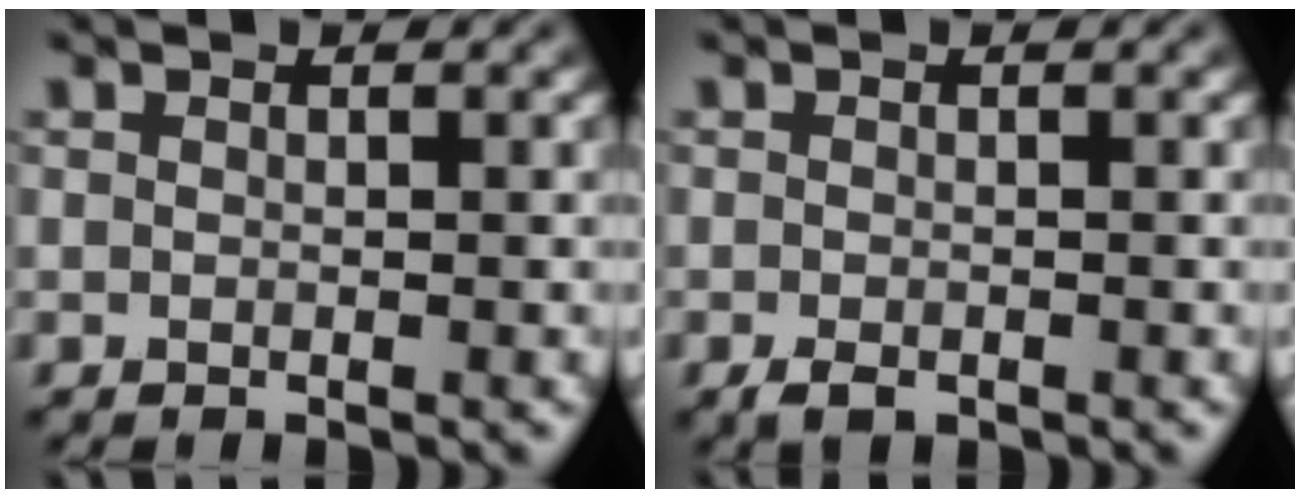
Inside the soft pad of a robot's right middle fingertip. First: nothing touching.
{"total": 1.4, "force": [-0.9, 0.7, 0.9], "torque": [-0.017, -0.004, -0.016]}